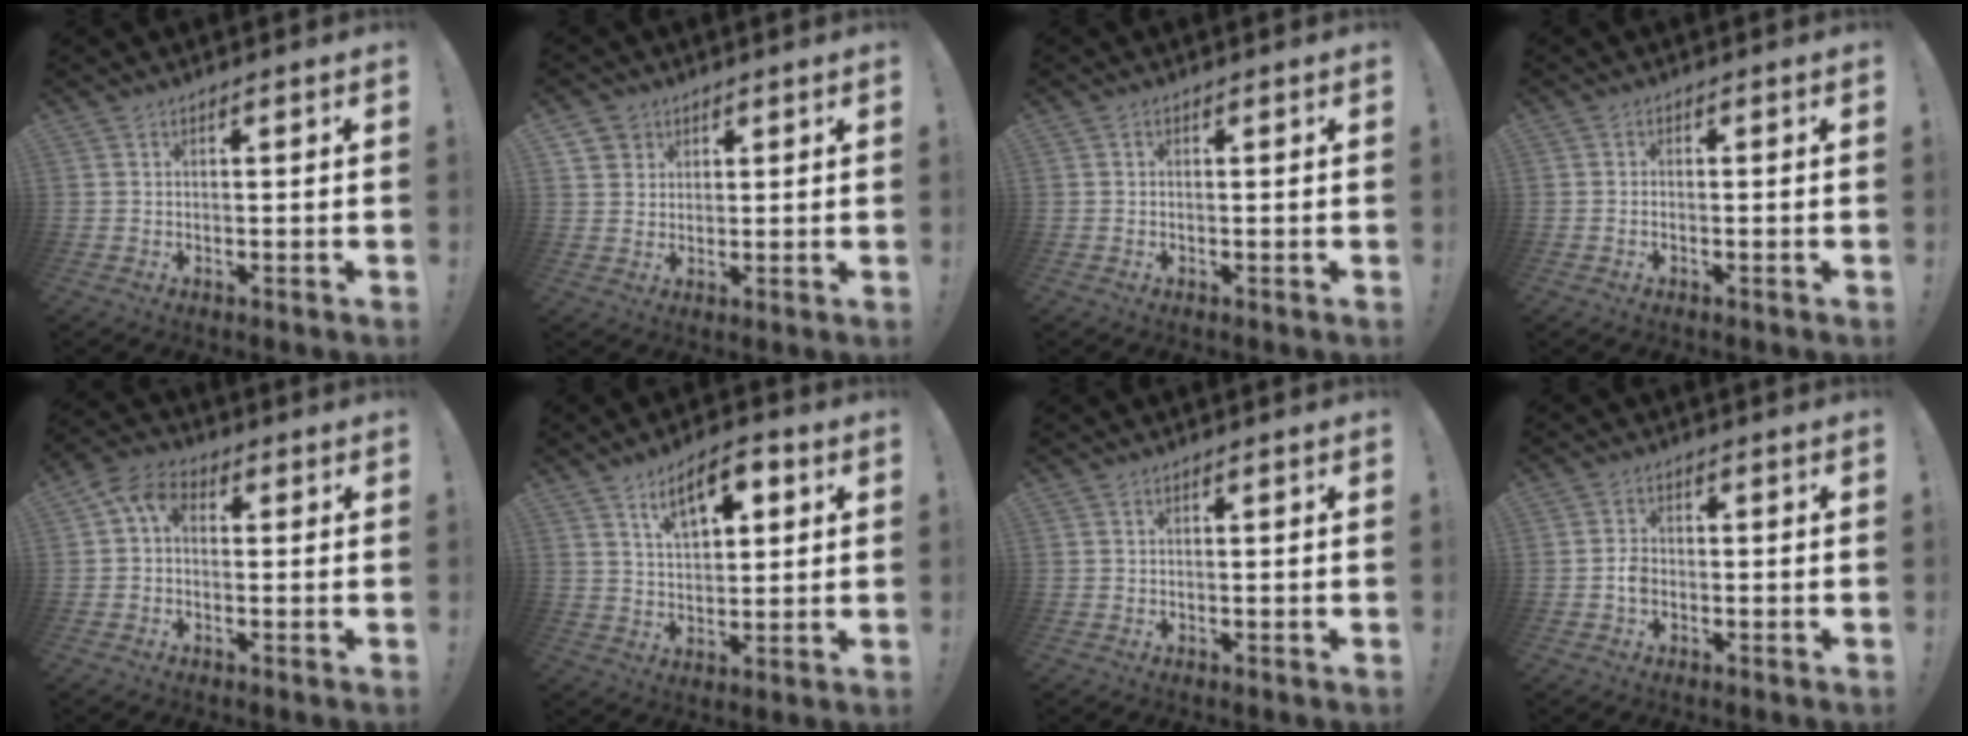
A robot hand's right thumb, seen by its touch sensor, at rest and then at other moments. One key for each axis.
{"total": 3.9, "fx": 2.2, "fy": 3.3, "fz": 0.3, "tx": -0.006, "ty": -0.010, "tz": 0.041}
{"total": 0.0}
{"total": 0.9, "fx": -0.7, "fy": 0.2, "fz": 0.5, "tx": -0.016, "ty": 0.004, "tz": -0.010}
{"total": 6.1, "fx": 1.0, "fy": 3.9, "fz": 4.5, "tx": -0.084, "ty": 0.009, "tz": 0.024}
{"total": 10.4, "fx": 5.1, "fy": 4.9, "fz": 7.6, "tx": -0.122, "ty": -0.008, "tz": 0.090}
{"total": 0.0}
{"total": 3.0, "fx": -1.3, "fy": 2.0, "fz": 1.8, "tx": -0.024, "ty": 0.005, "tz": -0.022}